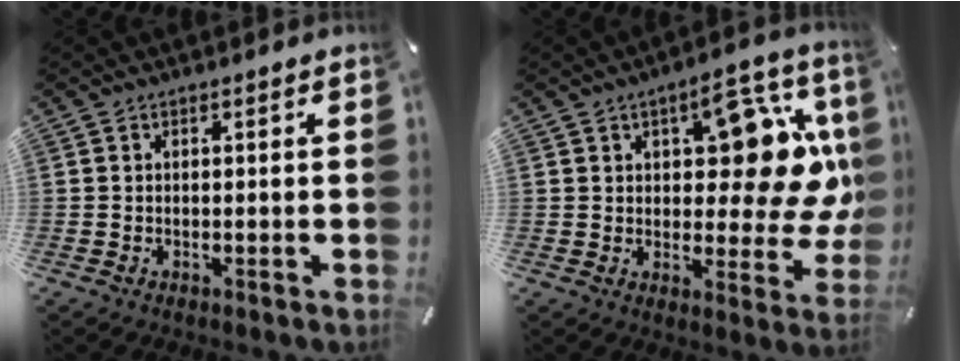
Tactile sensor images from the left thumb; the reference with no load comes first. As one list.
[{"total": 17.6, "force": [5.0, 8.9, 14.3], "torque": [-0.173, -0.033, 0.081]}]